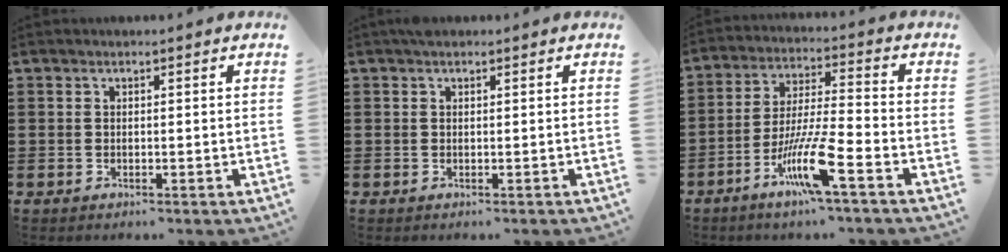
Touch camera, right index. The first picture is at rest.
{"total": 0.7, "force": [0.3, 0.5, 0.2], "torque": [-0.007, 0.004, 0.006]}
{"total": 10.4, "force": [-5.8, 0.8, 8.6], "torque": [-0.179, -0.007, -0.111]}